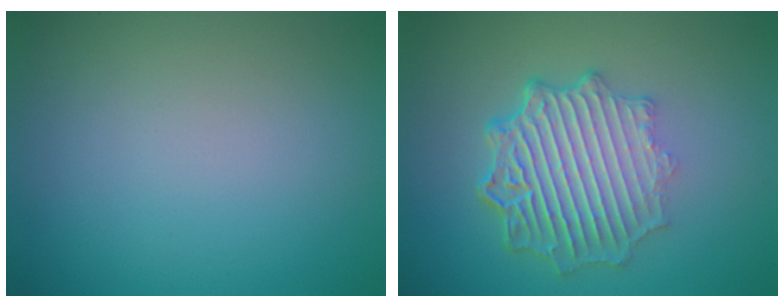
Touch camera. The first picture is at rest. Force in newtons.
{"total": 7.3, "press": 5.2, "slide": 5.1}